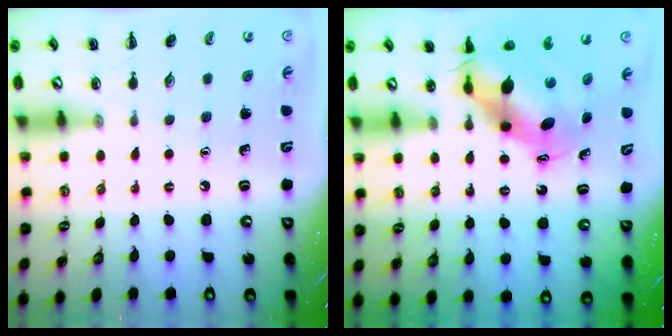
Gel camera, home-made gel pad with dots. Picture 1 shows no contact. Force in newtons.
{"total": 7.1, "press": 7.0, "slide": 1.5}